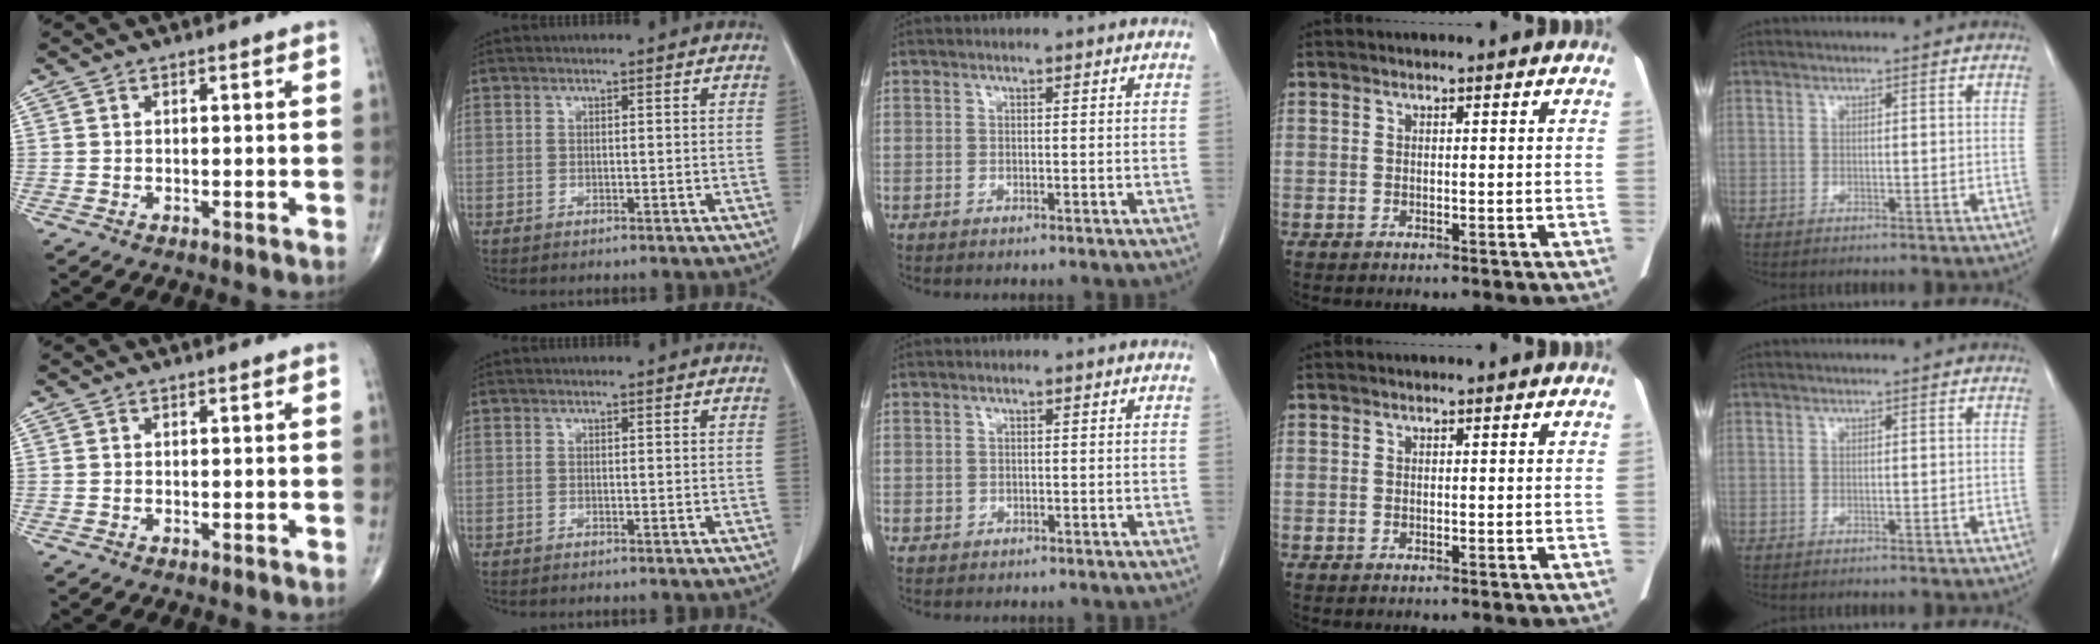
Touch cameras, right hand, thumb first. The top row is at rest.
{"middle": {"total": 0.7, "force": [-0.1, 0.7, 0.2], "torque": [-0.001, 0.003, 0.000]}}